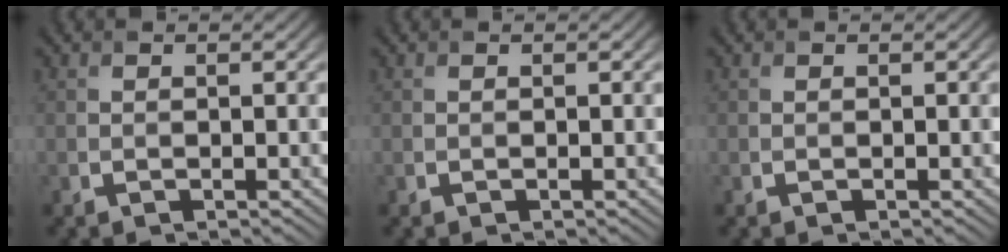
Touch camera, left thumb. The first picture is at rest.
{"total": 0.0}
{"total": 0.0}